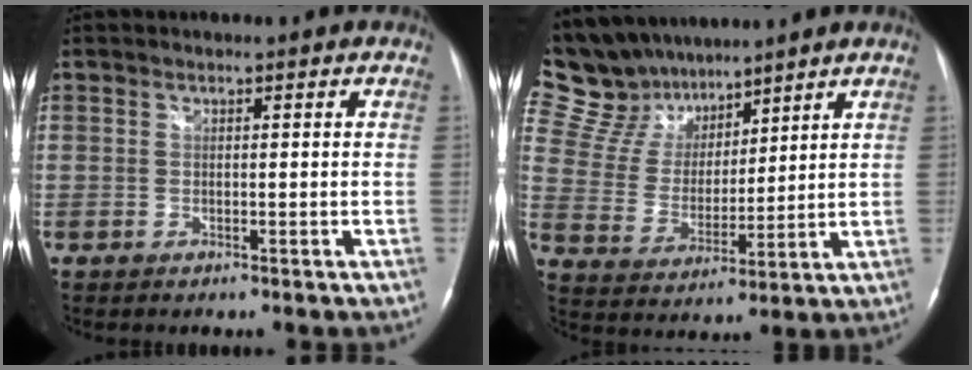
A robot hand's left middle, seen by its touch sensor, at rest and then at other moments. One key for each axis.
{"total": 14.1, "fx": 12.4, "fy": 6.2, "fz": 2.8, "tx": -0.066, "ty": 0.025, "tz": 0.243}